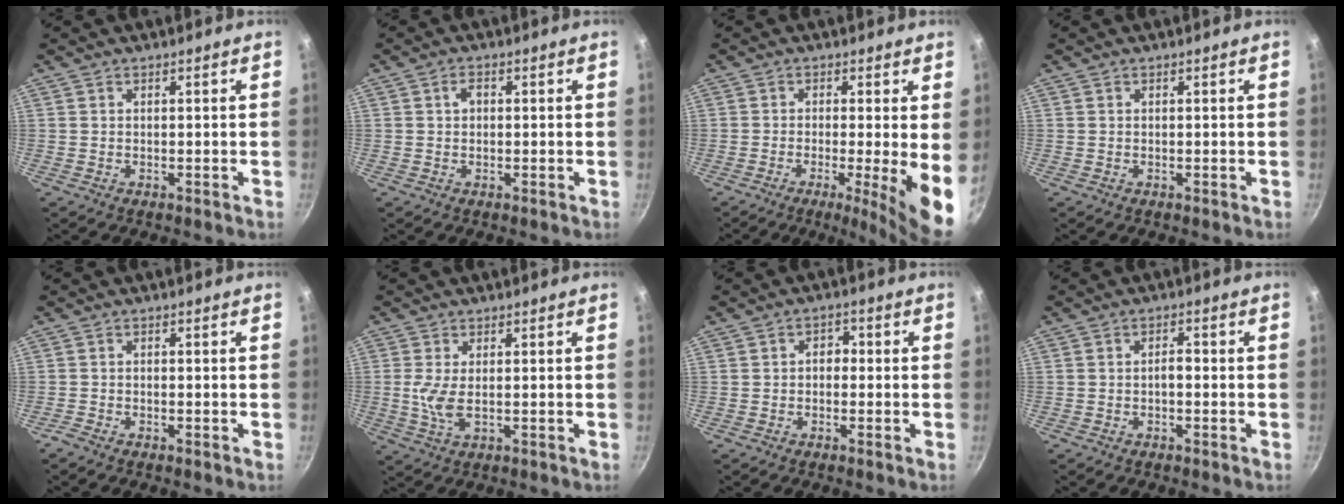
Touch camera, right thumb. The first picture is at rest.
{"total": 1.9, "force": [0.3, 1.3, 1.2], "torque": [-0.016, 0.004, 0.005]}
{"total": 9.6, "force": [-1.7, 1.3, 9.4], "torque": [-0.126, -0.007, -0.026]}
{"total": 0.0}
{"total": 1.2, "force": [-1.0, 0.3, 0.6], "torque": [-0.027, 0.011, -0.022]}
{"total": 4.4, "force": [0.1, 1.8, 4.1], "torque": [-0.093, -0.006, 0.006]}
{"total": 2.5, "force": [-0.4, 2.0, 1.5], "torque": [-0.008, 0.010, -0.011]}
{"total": 1.9, "force": [-0.6, 0.9, 1.6], "torque": [-0.020, 0.015, -0.011]}